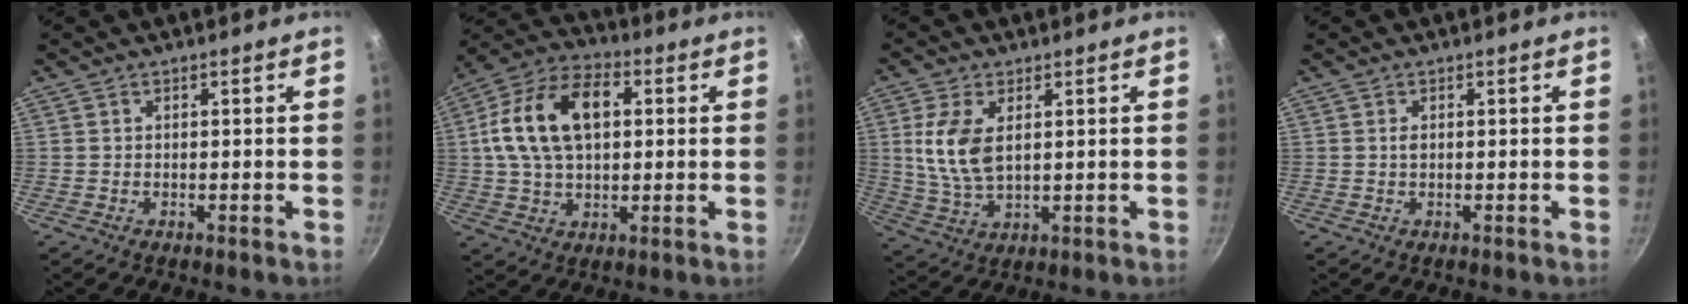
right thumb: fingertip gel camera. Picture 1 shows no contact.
{"total": 17.0, "force": [2.9, 10.7, 12.9], "torque": [-0.214, 0.024, 0.038]}
{"total": 9.3, "force": [2.0, 5.0, 7.5], "torque": [-0.155, -0.013, 0.046]}
{"total": 0.8, "force": [0.1, 0.4, 0.6], "torque": [-0.012, 0.000, 0.001]}